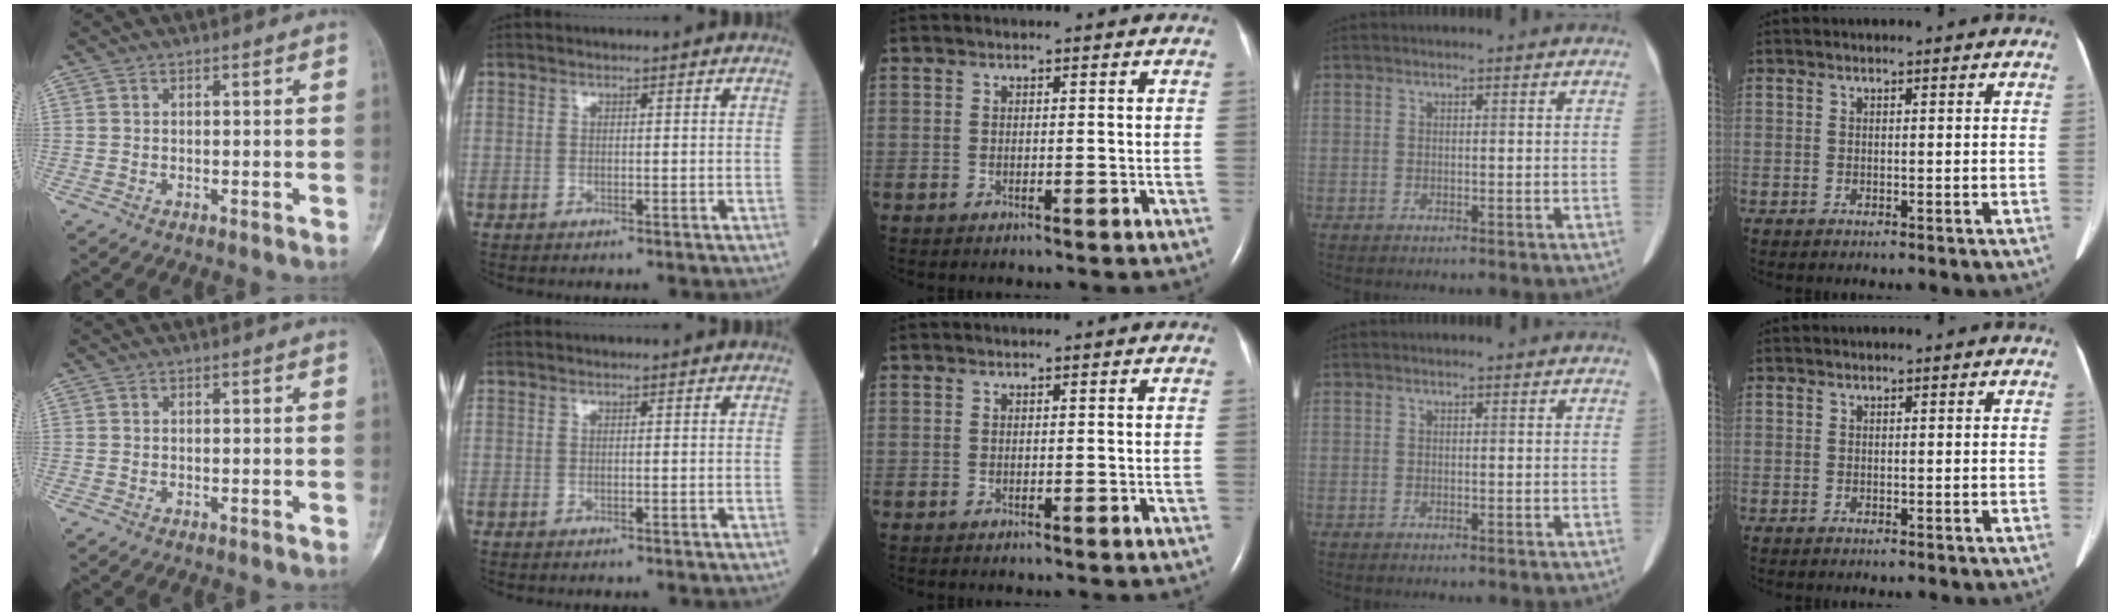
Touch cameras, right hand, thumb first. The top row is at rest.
{}